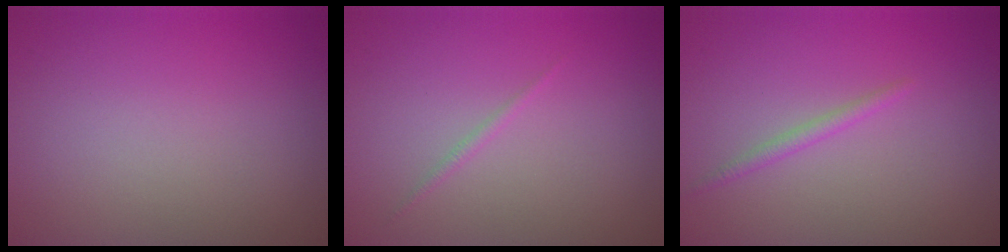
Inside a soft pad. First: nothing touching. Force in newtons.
{"total": 0.5, "press": 0.5, "slide": 0.0}
{"total": 1.0, "press": 1.0, "slide": 0.1}